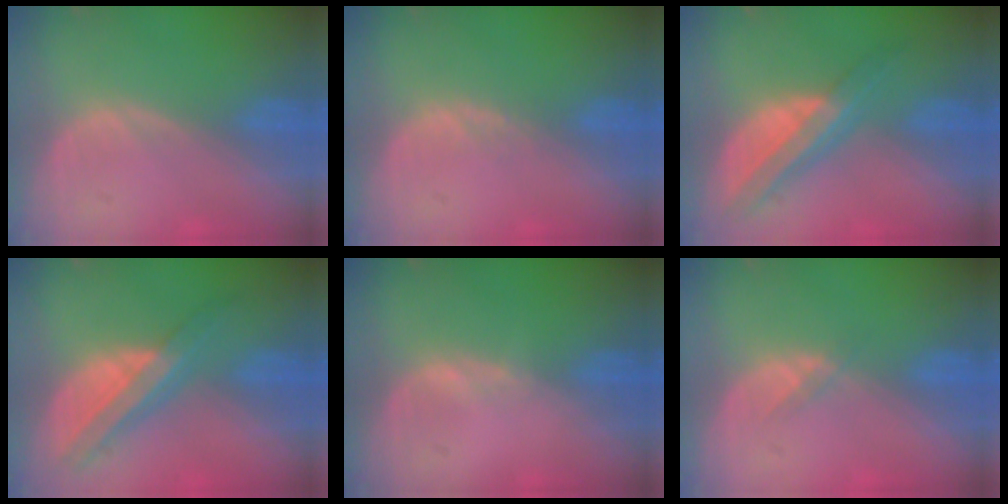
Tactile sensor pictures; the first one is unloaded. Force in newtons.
{"total": 0.8, "press": 0.8, "slide": 0.3}
{"total": 8.0, "press": 6.7, "slide": 4.3}
{"total": 8.1, "press": 6.9, "slide": 4.4}
{"total": 0.6, "press": 0.5, "slide": 0.3}
{"total": 1.4, "press": 1.1, "slide": 0.8}